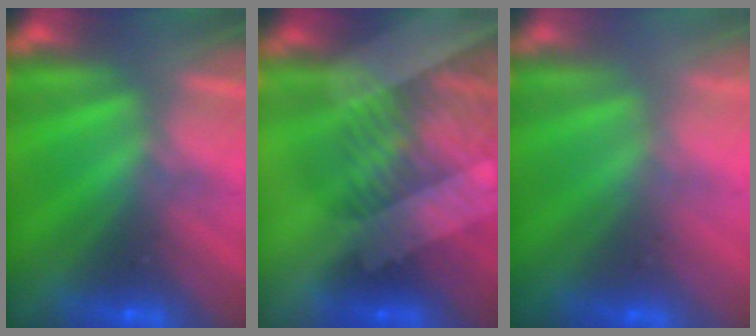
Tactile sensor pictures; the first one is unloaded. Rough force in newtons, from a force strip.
{"total": 3.5}
{"total": 2.9}